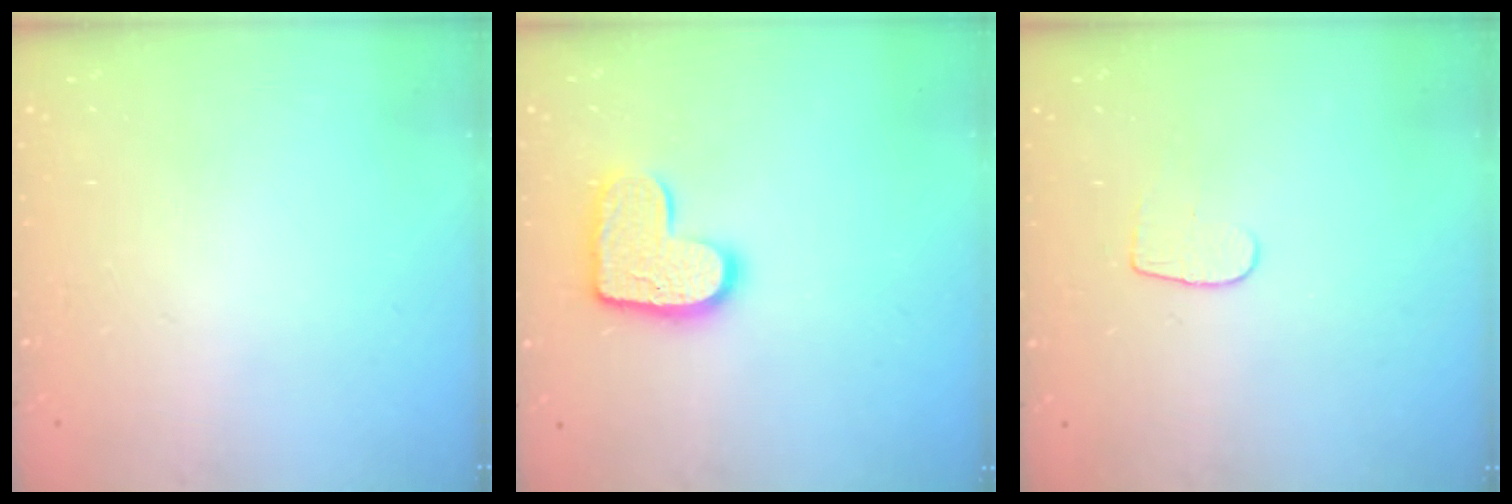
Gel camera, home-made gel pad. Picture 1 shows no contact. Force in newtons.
{"total": 12.8, "press": 12.8, "slide": 0.8}
{"total": 3.9, "press": 3.9, "slide": 0.4}